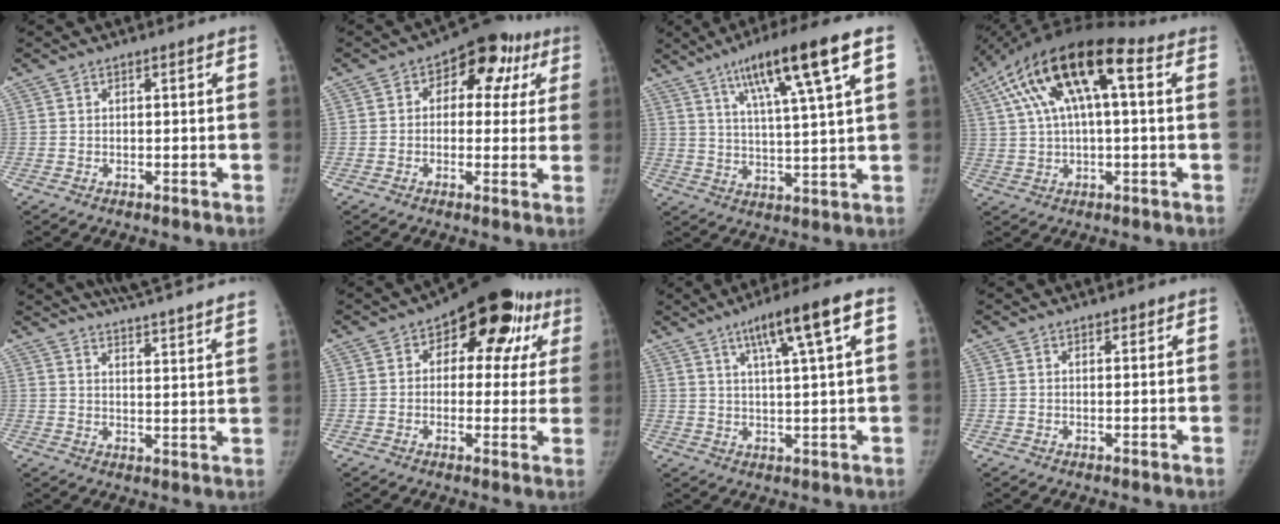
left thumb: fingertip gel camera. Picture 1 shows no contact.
{"total": 12.3, "force": [3.9, 8.1, 8.4], "torque": [-0.052, 0.024, 0.043]}
{"total": 15.4, "force": [7.7, 1.2, 13.3], "torque": [-0.221, -0.014, 0.125]}
{"total": 17.7, "force": [5.8, 6.6, 15.4], "torque": [-0.281, 0.035, 0.091]}
{"total": 22.7, "force": [20.7, 1.9, 9.2], "torque": [-0.122, -0.087, 0.264]}
{"total": 16.5, "force": [6.2, 9.5, 12.0], "torque": [-0.090, 0.010, 0.070]}
{"total": 10.8, "force": [5.1, 0.8, 9.5], "torque": [-0.156, -0.003, 0.081]}
{"total": 1.3, "force": [0.9, 0.6, 0.7], "torque": [-0.002, -0.004, 0.012]}